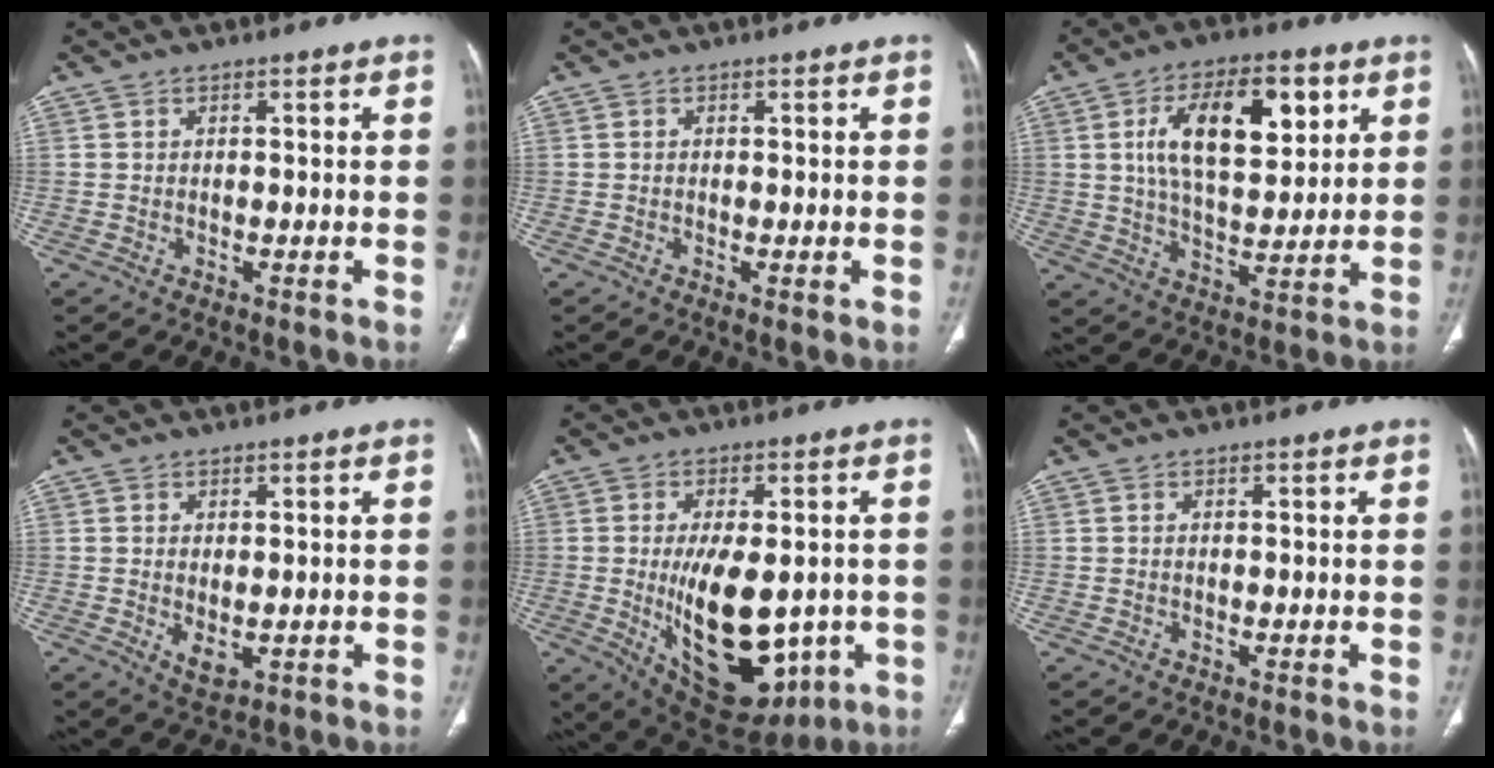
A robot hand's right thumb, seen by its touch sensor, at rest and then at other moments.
{"total": 0.6, "force": [-0.1, 0.0, 0.6], "torque": [-0.015, -0.005, -0.003]}
{"total": 16.6, "force": [5.6, 8.0, 13.4], "torque": [-0.195, -0.013, 0.096]}
{"total": 3.4, "force": [-0.4, 1.9, 2.8], "torque": [-0.044, -0.011, 0.005]}
{"total": 19.9, "force": [-3.1, 10.5, 16.6], "torque": [-0.238, -0.019, -0.013]}
{"total": 0.0}